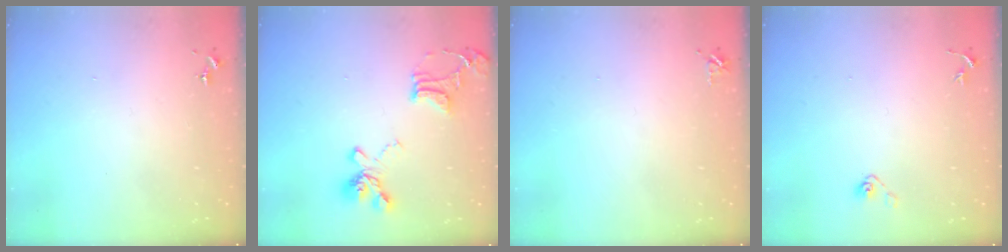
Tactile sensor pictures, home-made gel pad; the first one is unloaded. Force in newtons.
{"total": 18.1, "press": 18.0, "slide": 1.8}
{"total": 4.1, "press": 4.1, "slide": 0.5}
{"total": 3.8, "press": 3.3, "slide": 1.8}